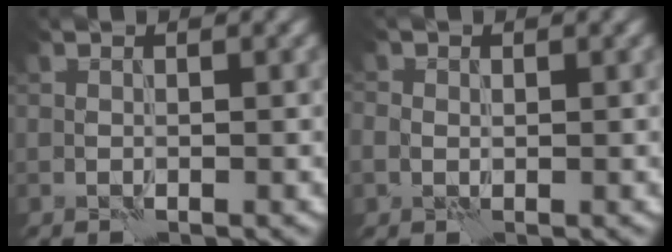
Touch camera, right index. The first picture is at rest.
{"total": 1.2, "force": [0.1, 1.1, 0.5], "torque": [-0.007, -0.002, 0.000]}